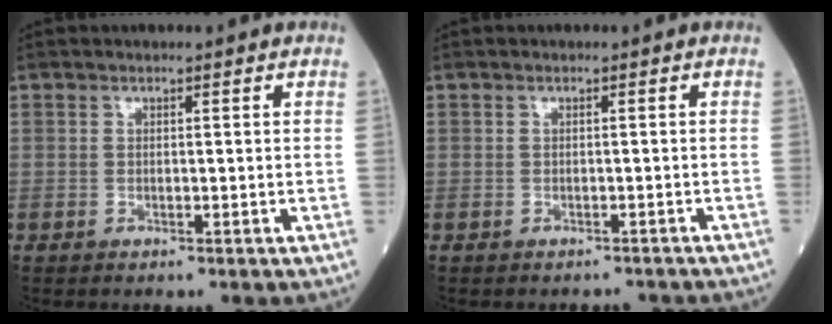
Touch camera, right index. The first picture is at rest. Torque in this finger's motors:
{"motor_torque": [-0.11, -0.09, -0.54, -0.13]}